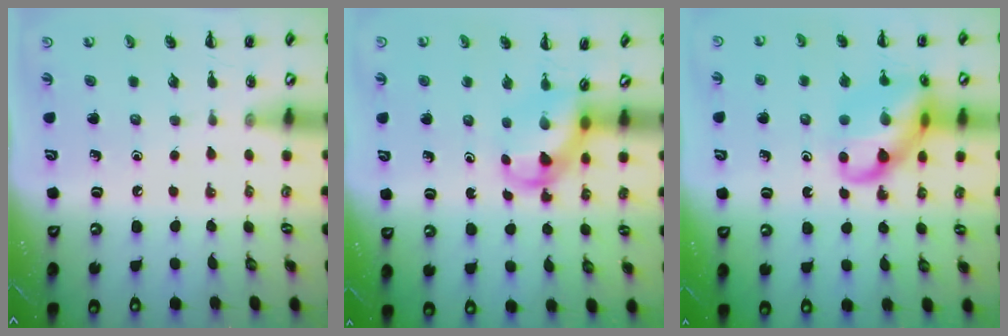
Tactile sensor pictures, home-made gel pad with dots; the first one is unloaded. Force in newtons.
{"total": 4.6, "press": 4.6, "slide": 0.1}
{"total": 14.6, "press": 14.5, "slide": 1.8}